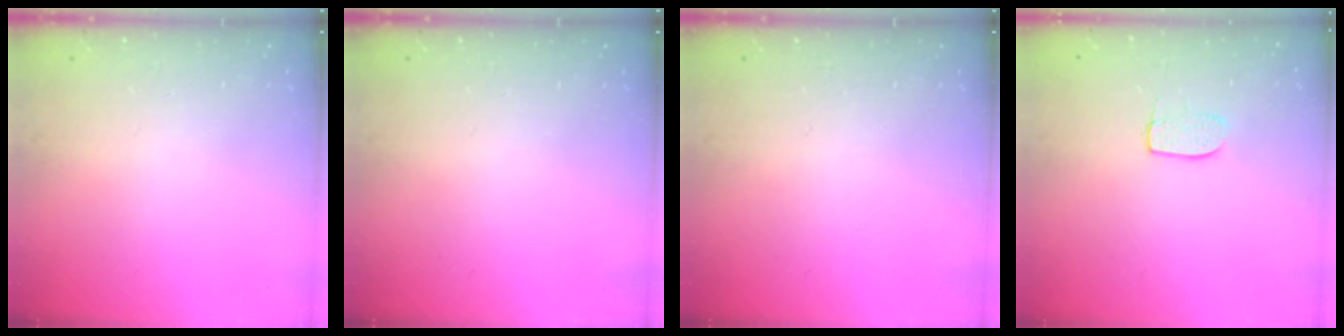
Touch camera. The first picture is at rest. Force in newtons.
{"total": 0.0}
{"total": 0.0}
{"total": 6.3, "press": 6.3, "slide": 0.1}